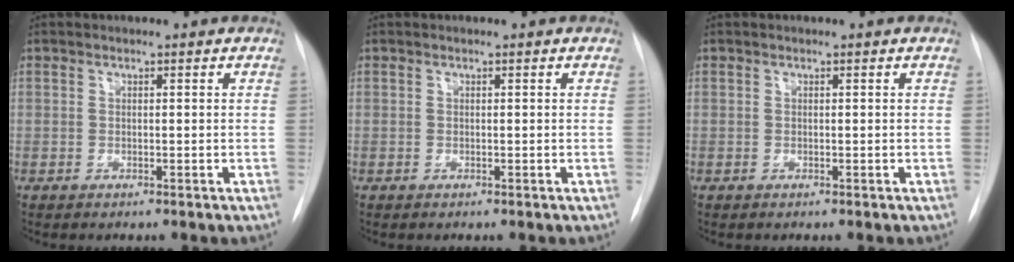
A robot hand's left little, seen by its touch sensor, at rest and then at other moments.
{"total": 0.0}
{"total": 0.0}